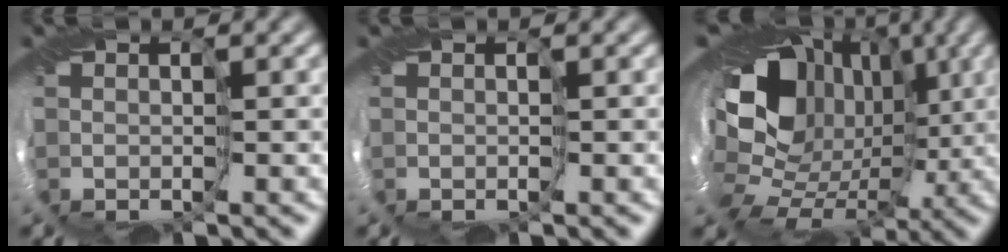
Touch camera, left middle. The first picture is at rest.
{"total": 0.0}
{"total": 17.8, "force": [1.8, 13.9, 11.1], "torque": [-0.158, 0.005, 0.014]}